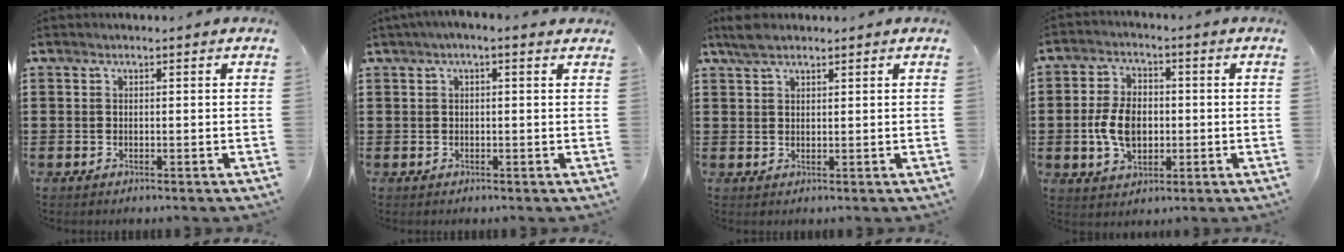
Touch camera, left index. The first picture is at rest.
{"total": 1.4, "force": [0.2, 0.2, 1.3], "torque": [-0.025, 0.000, 0.004]}
{"total": 3.2, "force": [2.4, 1.2, 1.7], "torque": [-0.039, 0.007, 0.044]}
{"total": 7.4, "force": [-0.9, 4.8, 5.5], "torque": [-0.121, 0.000, -0.024]}